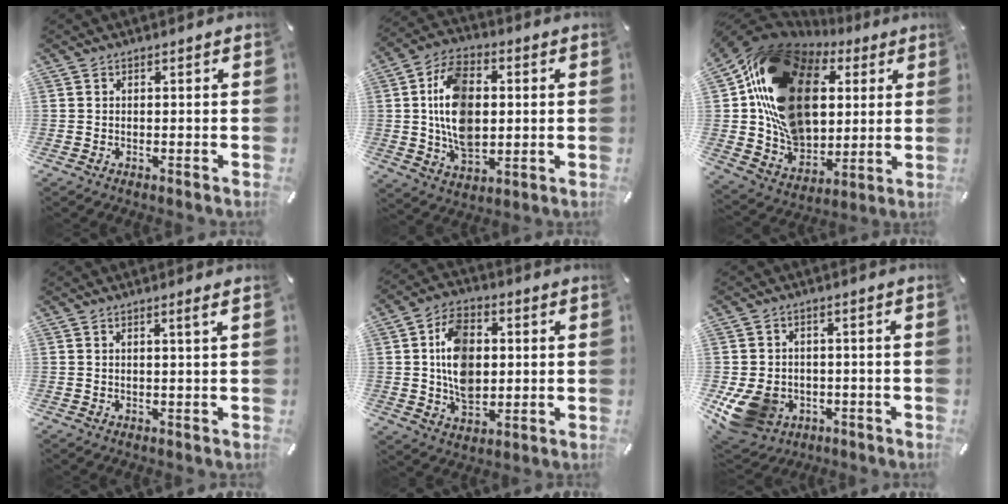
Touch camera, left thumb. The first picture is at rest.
{"total": 15.6, "force": [1.1, 10.3, 11.7], "torque": [-0.234, 0.002, 0.018]}
{"total": 25.4, "force": [7.0, 18.9, 15.3], "torque": [-0.285, -0.033, 0.129]}
{"total": 2.2, "force": [1.1, 0.0, 1.9], "torque": [-0.039, -0.001, 0.017]}
{"total": 12.7, "force": [1.1, 9.2, 8.6], "torque": [-0.154, 0.011, 0.021]}
{"total": 10.3, "force": [-3.5, 8.4, 4.8], "torque": [-0.114, 0.021, -0.059]}